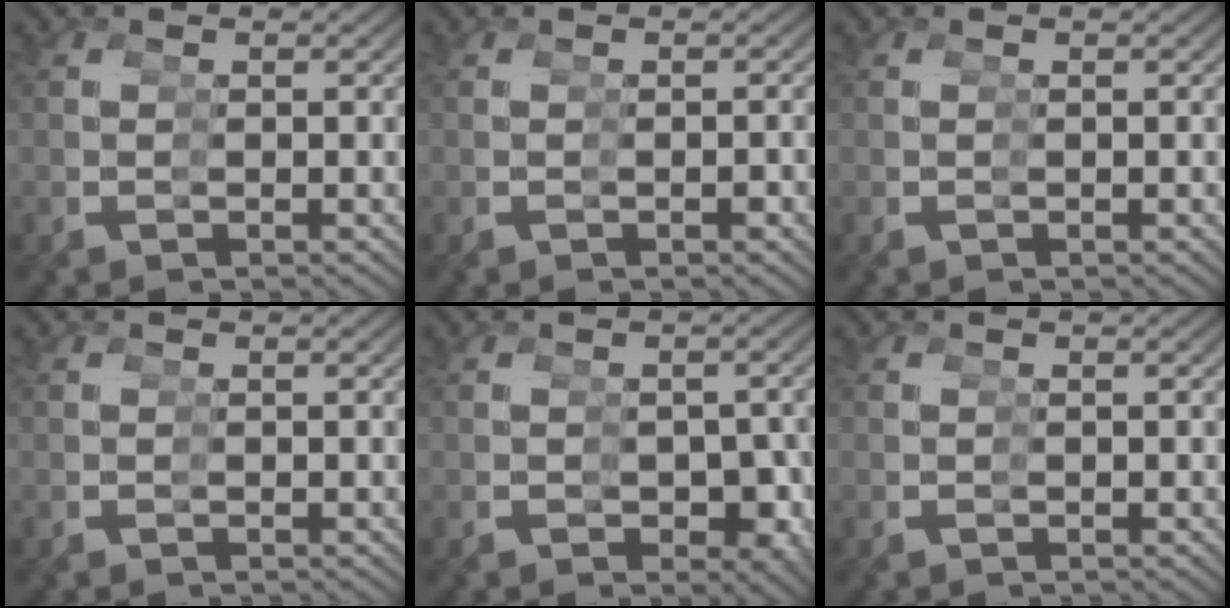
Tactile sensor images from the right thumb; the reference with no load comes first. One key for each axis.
{"total": 1.0, "fx": -0.3, "fy": 0.3, "fz": 0.9, "tx": -0.012, "ty": -0.001, "tz": -0.001}
{"total": 0.0}
{"total": 0.0}
{"total": 4.0, "fx": -0.8, "fy": 2.9, "fz": 2.6, "tx": -0.031, "ty": -0.013, "tz": -0.004}
{"total": 0.0}